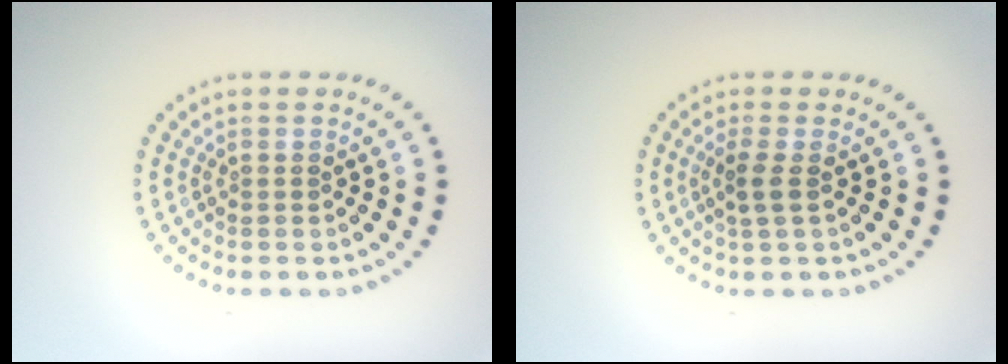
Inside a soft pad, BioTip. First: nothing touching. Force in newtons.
{"total": 1.5, "press": 1.3, "slide": 0.9}